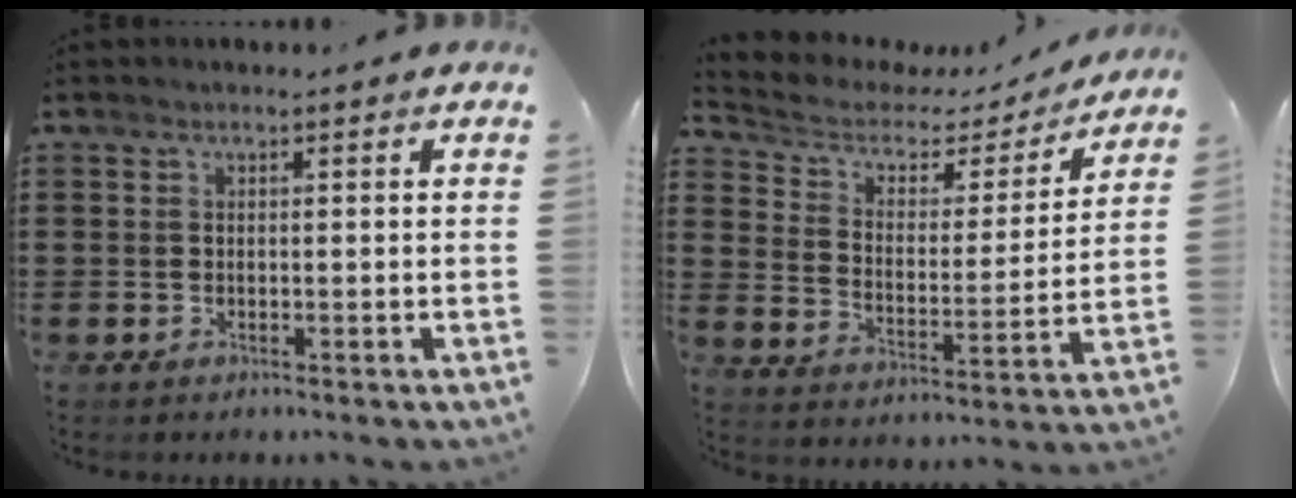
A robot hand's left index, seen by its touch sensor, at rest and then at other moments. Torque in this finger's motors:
{"motor_torque": [1.96, -0.17, 0.21, -0.01]}